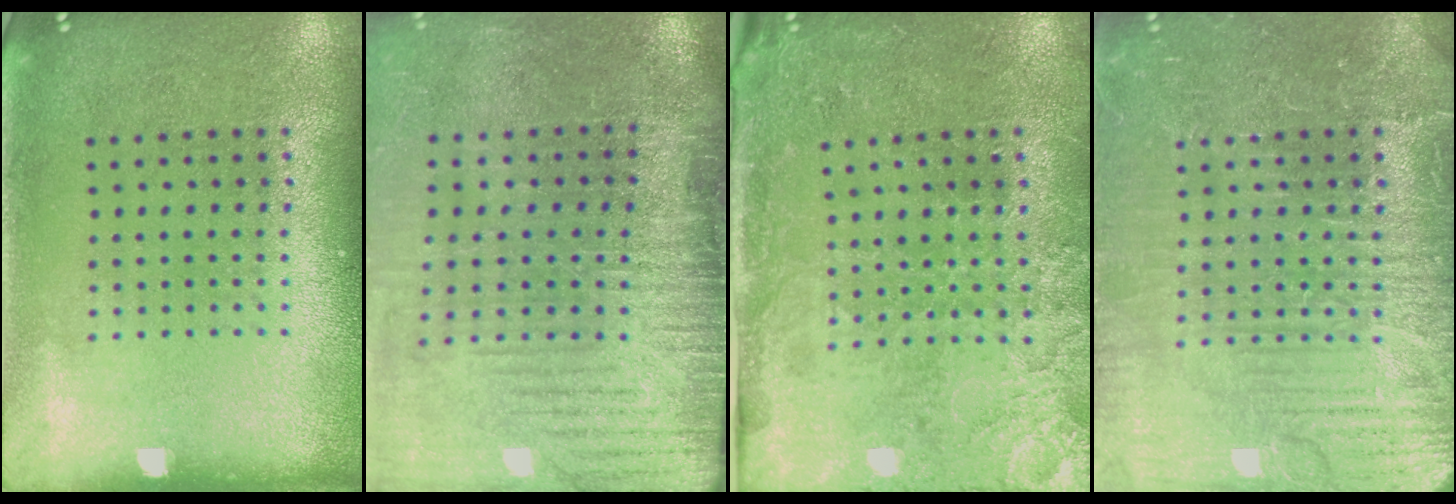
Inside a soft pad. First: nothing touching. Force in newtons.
{"total": 4.4, "press": 3.7, "slide": 2.3}
{"total": 3.4, "press": 3.4, "slide": 0.4}
{"total": 4.7, "press": 4.7, "slide": 0.6}